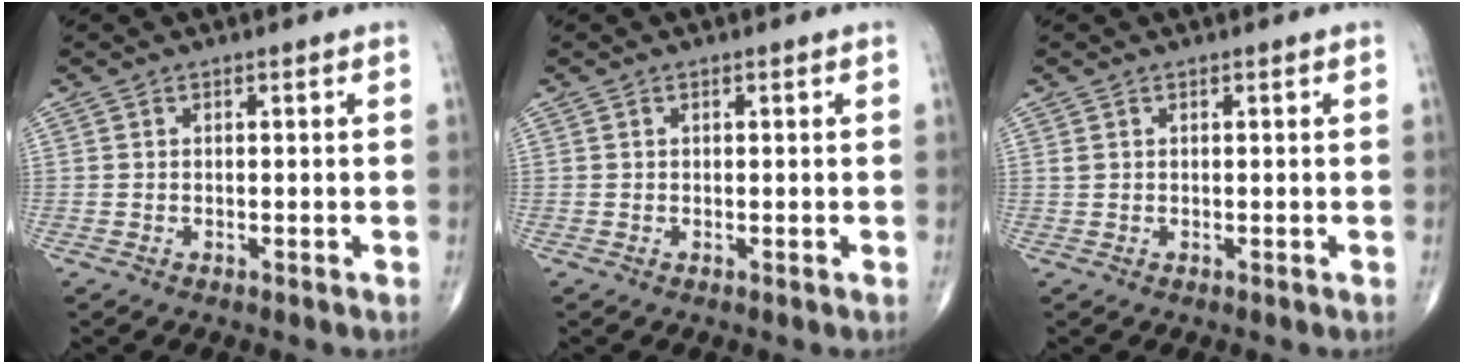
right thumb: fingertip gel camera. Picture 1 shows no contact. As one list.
[{"total": 0.0}, {"total": 0.6, "force": [0.2, 0.4, 0.3], "torque": [-0.007, 0.005, 0.007]}]